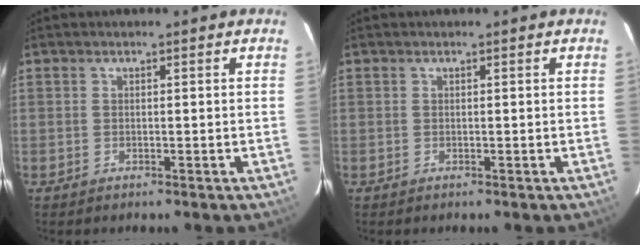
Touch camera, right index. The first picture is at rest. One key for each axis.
{"total": 0.0}